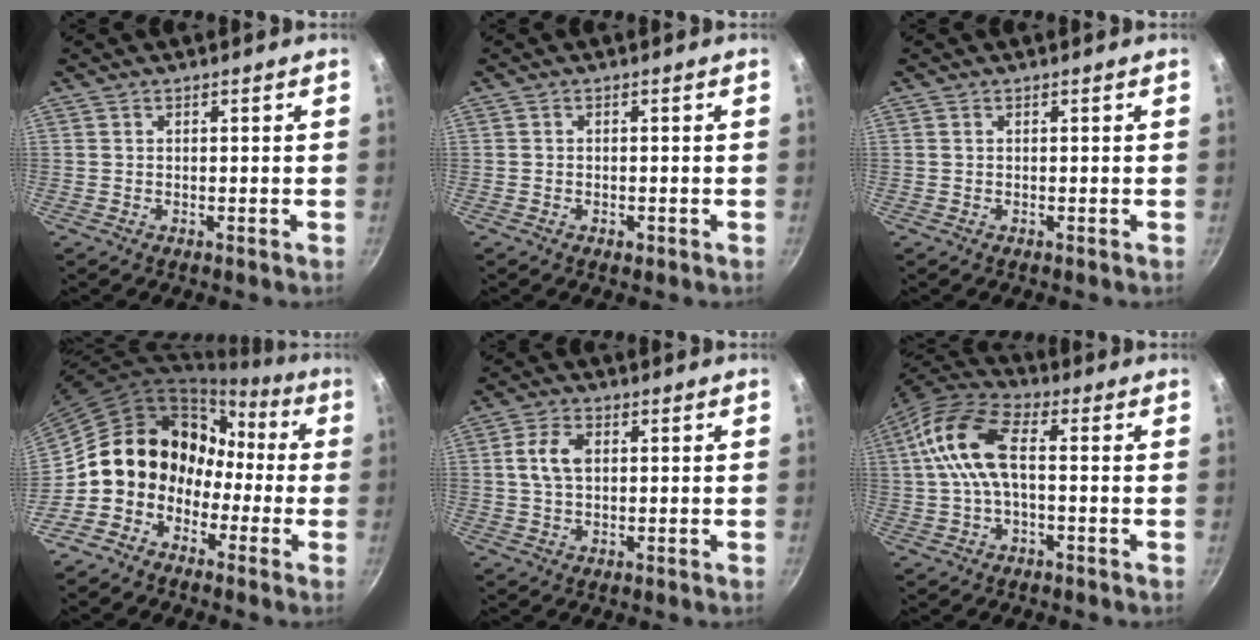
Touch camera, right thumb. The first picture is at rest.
{"total": 1.1, "force": [-0.6, 0.7, 0.6], "torque": [-0.012, 0.001, -0.008]}
{"total": 0.0}
{"total": 12.8, "force": [-3.2, 11.0, 5.9], "torque": [-0.044, 0.062, -0.069]}
{"total": 5.8, "force": [1.0, 3.5, 4.5], "torque": [-0.083, 0.009, 0.015]}
{"total": 12.3, "force": [0.7, 6.1, 10.6], "torque": [-0.215, 0.032, -0.002]}